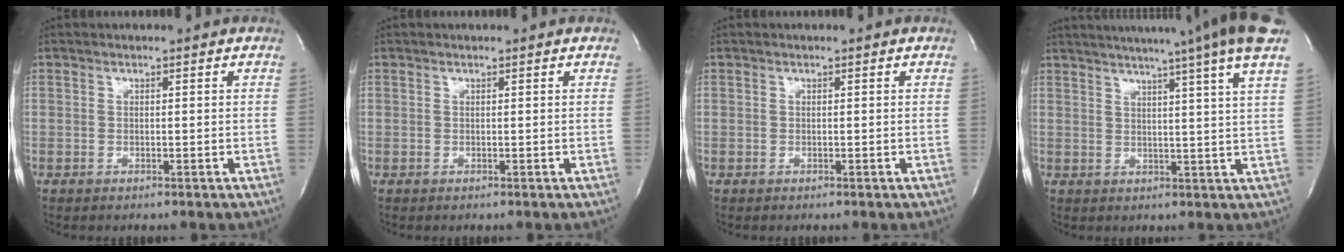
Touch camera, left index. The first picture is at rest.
{"total": 0.0}
{"total": 0.0}
{"total": 18.8, "force": [14.8, -1.9, 11.4], "torque": [-0.182, -0.012, 0.180]}